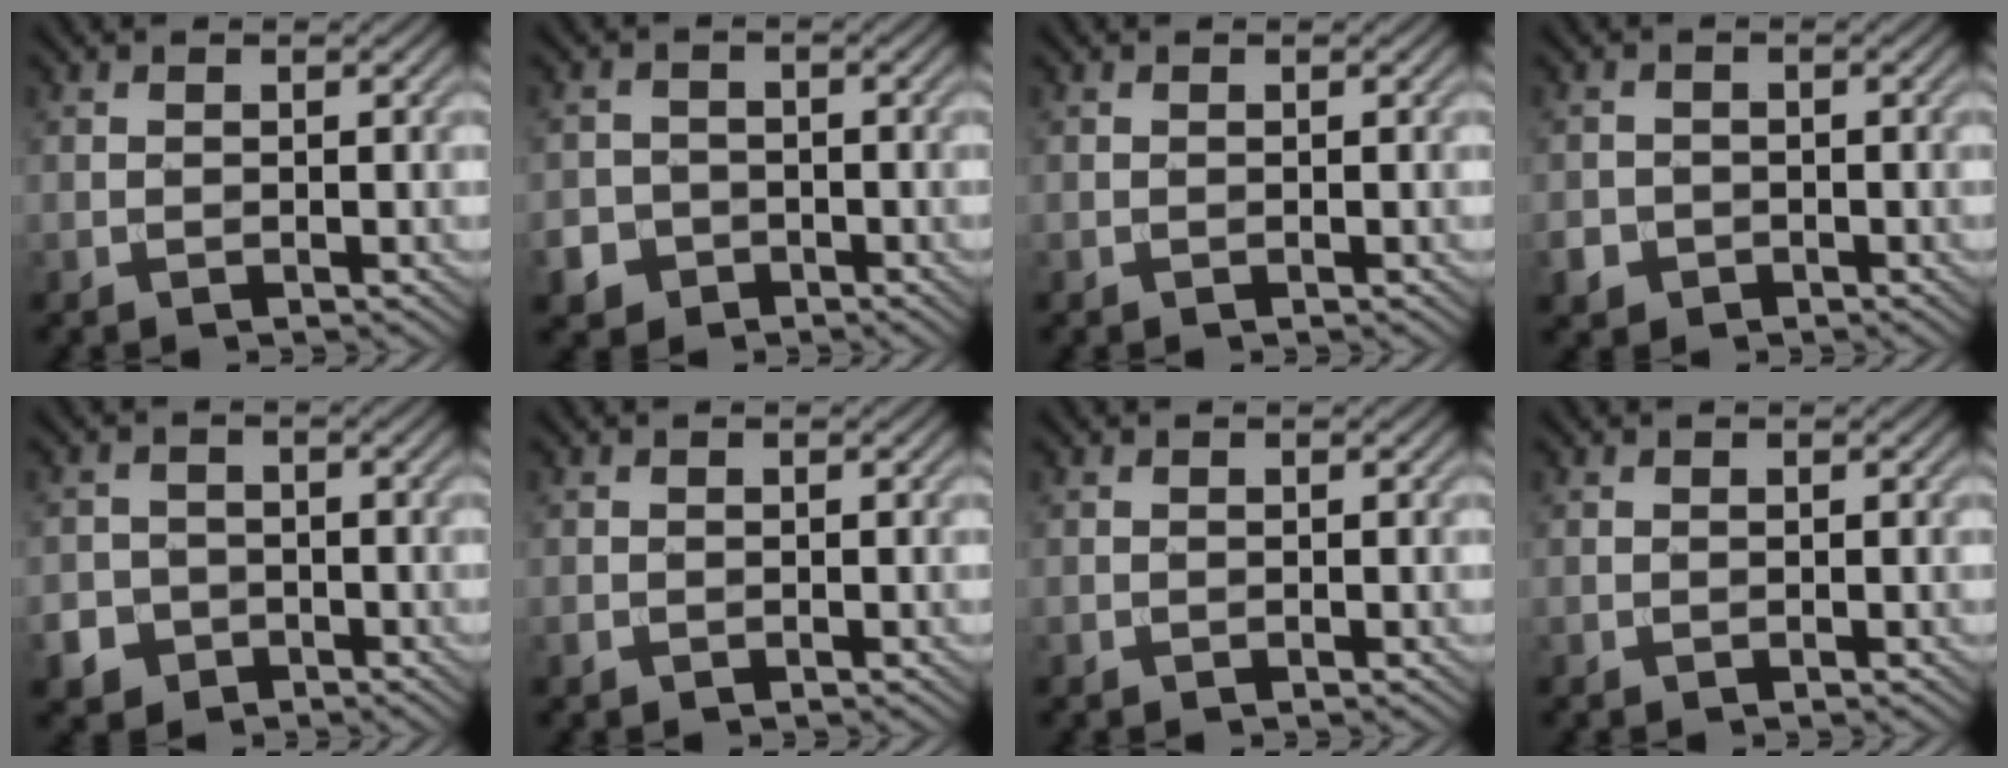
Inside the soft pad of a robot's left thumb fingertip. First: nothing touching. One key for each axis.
{"total": 4.5, "fx": -2.5, "fy": 3.6, "fz": 0.9, "tx": -0.005, "ty": -0.007, "tz": -0.056}
{"total": 0.0}
{"total": 2.5, "fx": -1.3, "fy": 2.0, "fz": 0.7, "tx": -0.016, "ty": -0.008, "tz": -0.028}
{"total": 5.1, "fx": -2.8, "fy": 4.1, "fz": 1.0, "tx": -0.010, "ty": -0.009, "tz": -0.063}
{"total": 0.7, "fx": -0.4, "fy": 0.5, "fz": 0.2, "tx": -0.006, "ty": -0.004, "tz": -0.007}
{"total": 0.0}
{"total": 0.0}